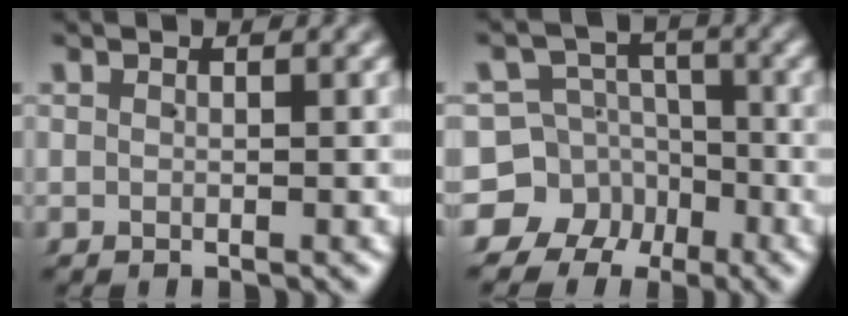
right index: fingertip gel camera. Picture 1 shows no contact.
{"total": 13.9, "force": [-5.0, 12.3, 4.1], "torque": [-0.089, -0.064, -0.081]}